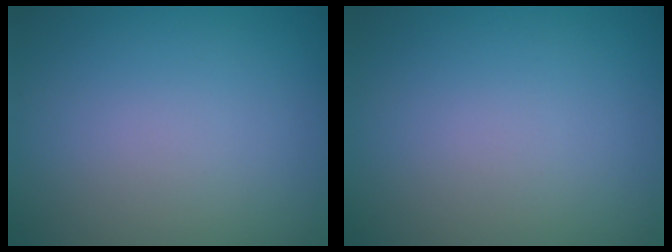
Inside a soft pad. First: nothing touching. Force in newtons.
{"total": 0.0}